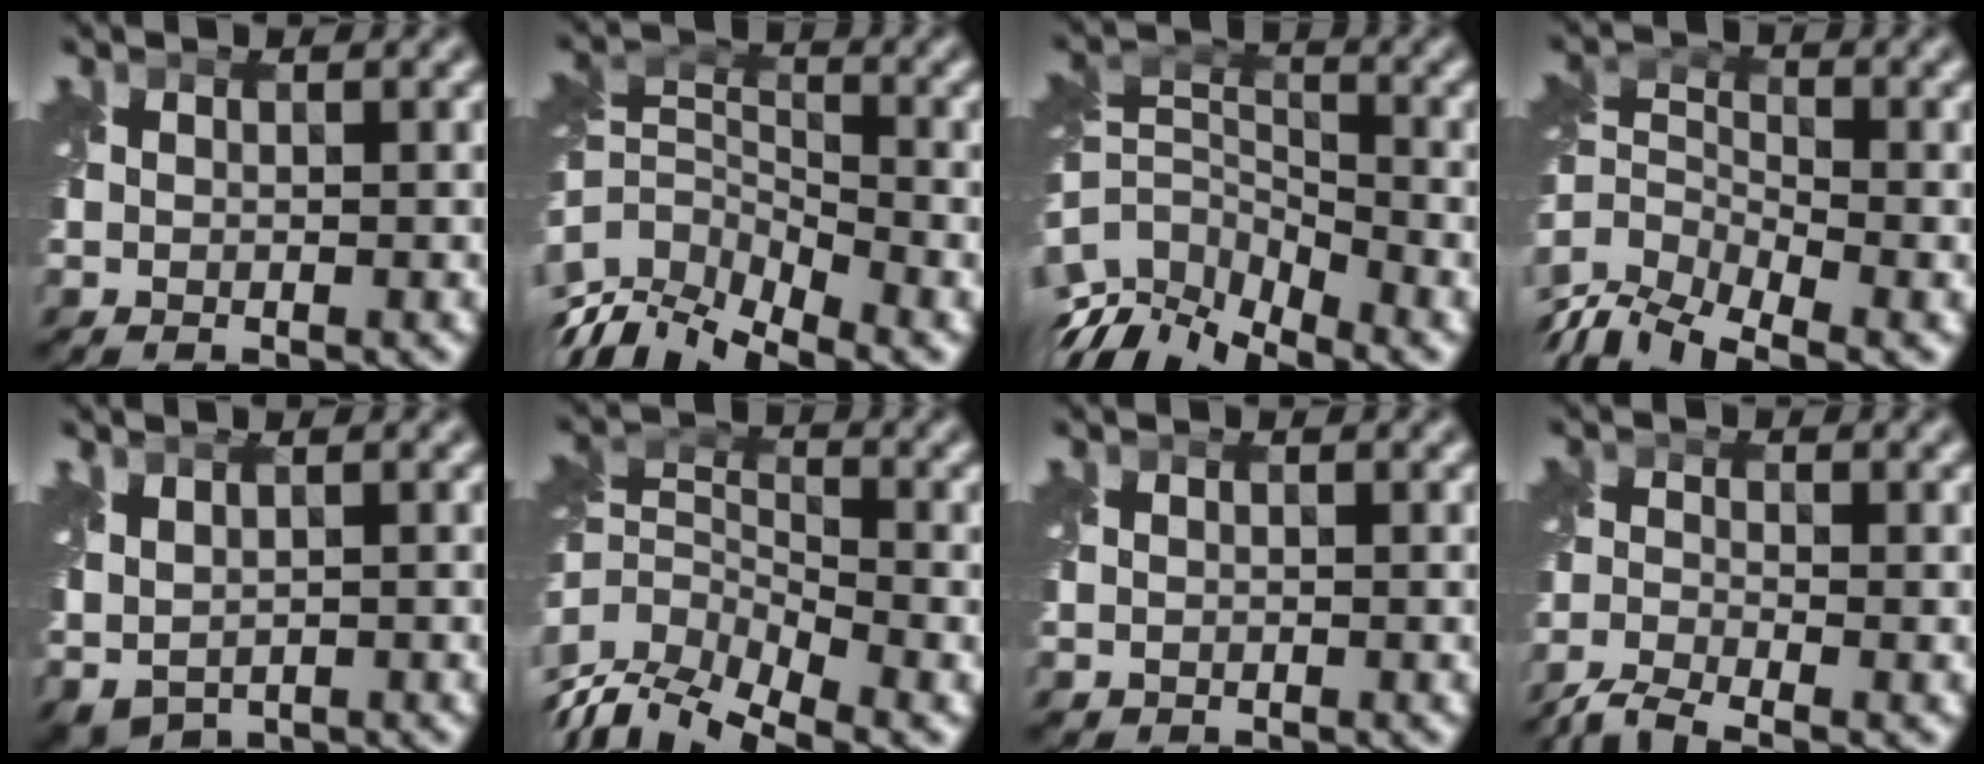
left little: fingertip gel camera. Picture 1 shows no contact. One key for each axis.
{"total": 8.8, "fx": -5.2, "fy": 4.6, "fz": 5.4, "tx": -0.104, "ty": -0.003, "tz": -0.095}
{"total": 9.1, "fx": -6.4, "fy": 4.1, "fz": 5.0, "tx": -0.103, "ty": -0.006, "tz": -0.126}
{"total": 6.7, "fx": -3.7, "fy": 3.5, "fz": 4.3, "tx": -0.084, "ty": -0.008, "tz": -0.081}
{"total": 2.6, "fx": 0.7, "fy": 1.7, "fz": 1.8, "tx": -0.048, "ty": -0.007, "tz": 0.022}
{"total": 8.0, "fx": -4.3, "fy": 4.2, "fz": 5.3, "tx": -0.101, "ty": -0.011, "tz": -0.089}
{"total": 0.5, "fx": -0.2, "fy": 0.5, "fz": 0.1, "tx": 0.000, "ty": -0.006, "tz": -0.003}
{"total": 3.7, "fx": -3.3, "fy": 0.6, "fz": 1.5, "tx": -0.035, "ty": -0.013, "tz": -0.078}